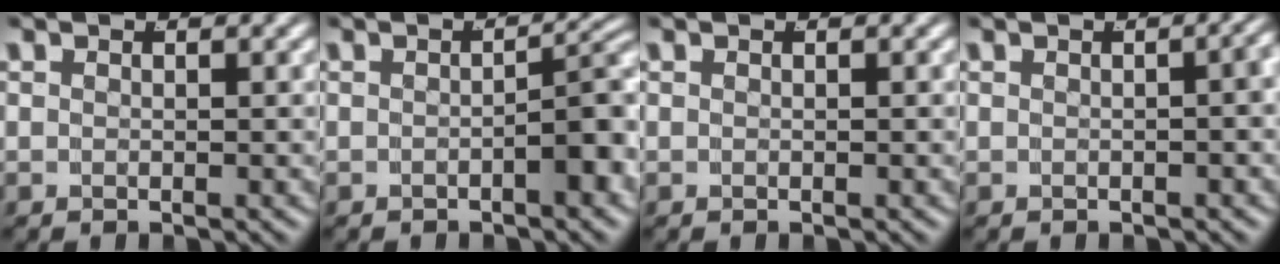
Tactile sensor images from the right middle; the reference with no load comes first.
{"total": 3.9, "force": [-1.5, 1.2, 3.4], "torque": [-0.029, 0.004, -0.025]}
{"total": 0.0}
{"total": 1.5, "force": [-0.3, 0.1, 1.4], "torque": [-0.010, 0.008, -0.007]}